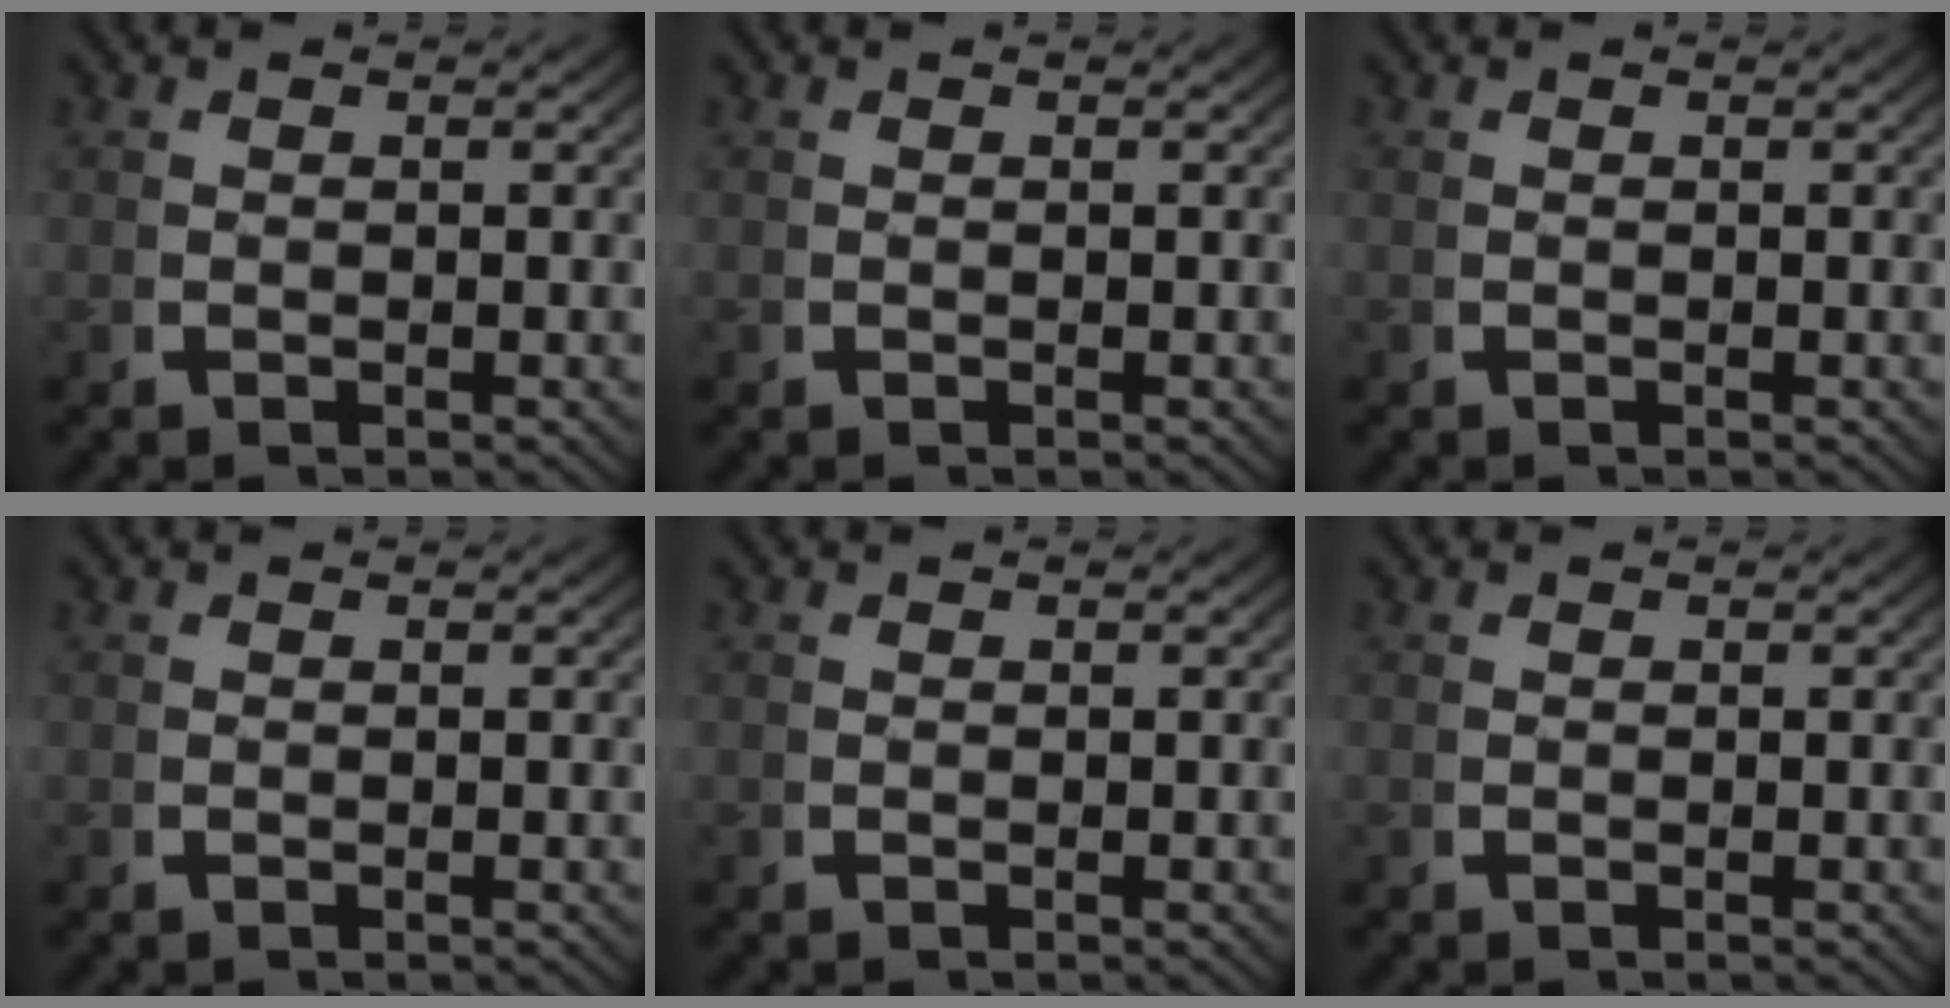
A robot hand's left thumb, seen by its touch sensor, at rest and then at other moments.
{"total": 0.0}
{"total": 0.0}
{"total": 0.0}
{"total": 0.0}
{"total": 0.0}